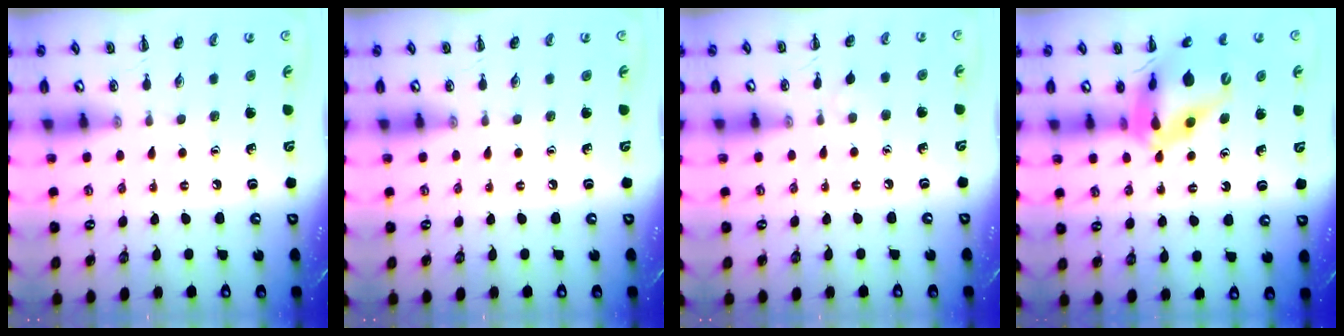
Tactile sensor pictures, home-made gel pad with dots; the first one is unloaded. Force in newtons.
{"total": 0.0}
{"total": 2.3, "press": 2.1, "slide": 0.9}
{"total": 14.9, "press": 14.2, "slide": 4.4}